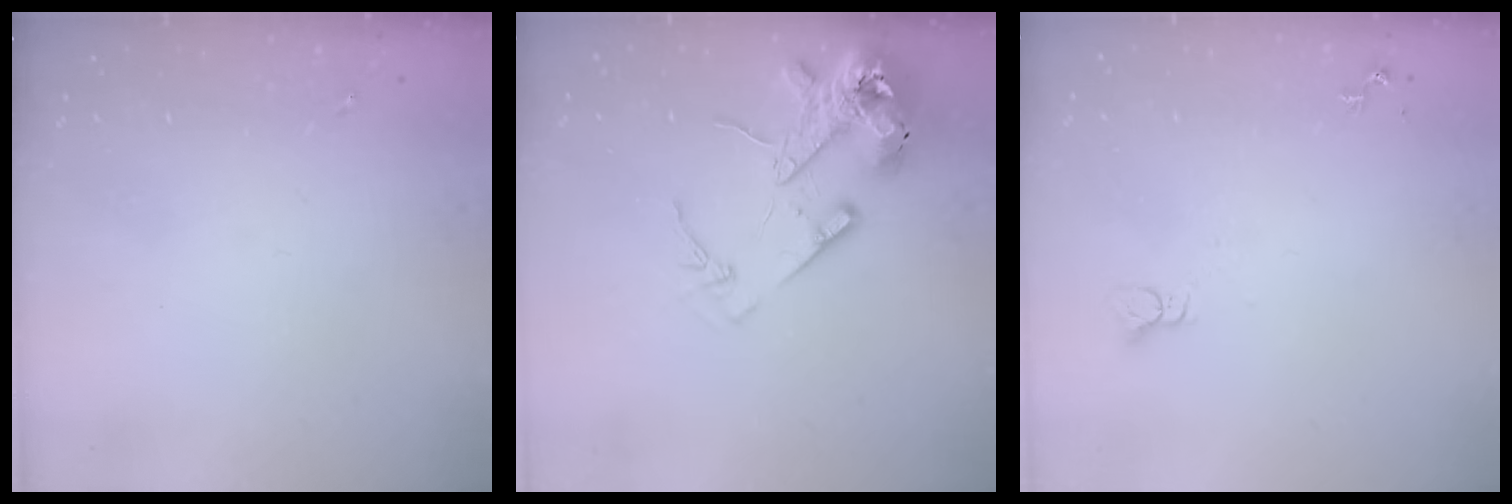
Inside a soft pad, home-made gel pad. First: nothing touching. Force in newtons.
{"total": 14.8, "press": 14.6, "slide": 2.1}
{"total": 2.2, "press": 2.2, "slide": 0.1}